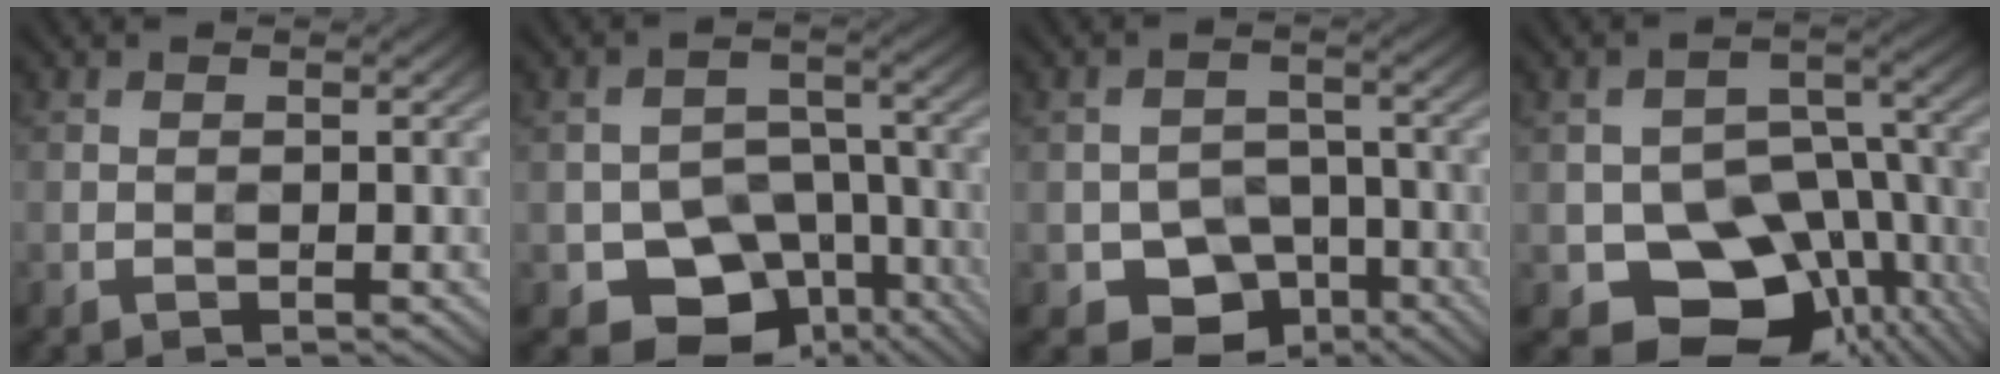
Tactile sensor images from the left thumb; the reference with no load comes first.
{"total": 10.4, "force": [-5.9, 7.0, 4.9], "torque": [-0.082, -0.030, -0.096]}
{"total": 7.8, "force": [-4.2, 5.7, 3.4], "torque": [-0.057, -0.020, -0.071]}
{"total": 13.6, "force": [-5.3, 9.5, 8.1], "torque": [-0.121, -0.034, -0.084]}